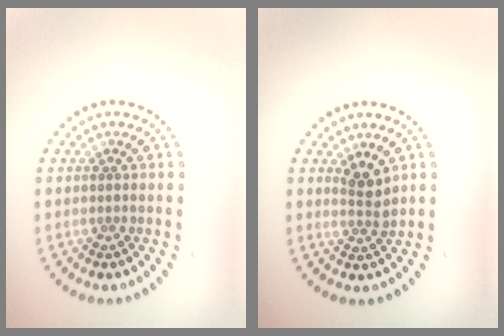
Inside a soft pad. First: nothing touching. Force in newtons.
{"total": 2.2, "press": 1.7, "slide": 1.4}